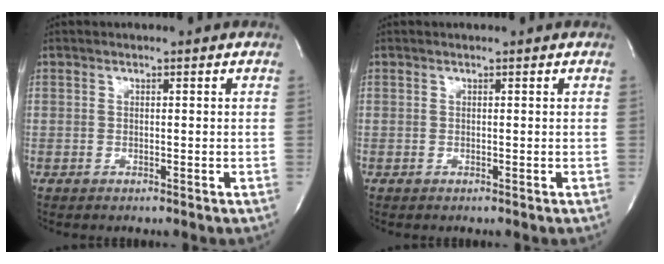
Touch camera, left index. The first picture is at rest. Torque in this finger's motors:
{"motor_torque": [-0.20, 0.05, -0.24, -0.07]}